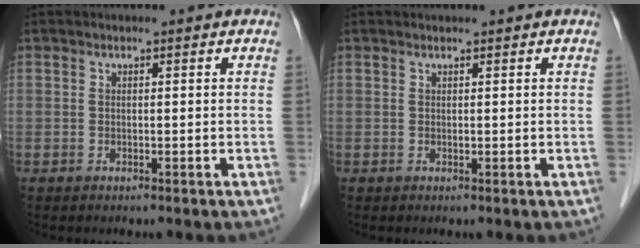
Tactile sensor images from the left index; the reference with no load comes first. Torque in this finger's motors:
{"motor_torque": [0.21, 0.05, -0.06, 0.01]}